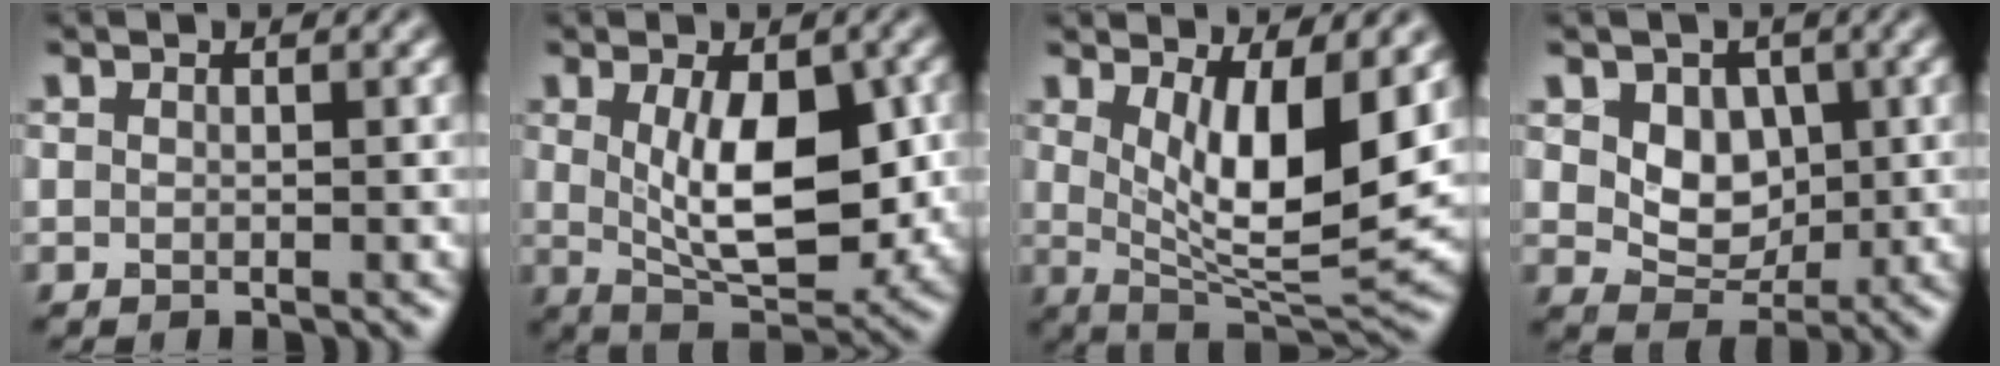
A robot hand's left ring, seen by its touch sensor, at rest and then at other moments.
{"total": 8.4, "force": [0.6, 3.9, 7.4], "torque": [-0.124, -0.011, 0.018]}
{"total": 8.7, "force": [1.9, 2.7, 8.0], "torque": [-0.131, -0.025, 0.042]}
{"total": 3.9, "force": [0.8, 3.1, 2.3], "torque": [-0.043, -0.010, 0.010]}